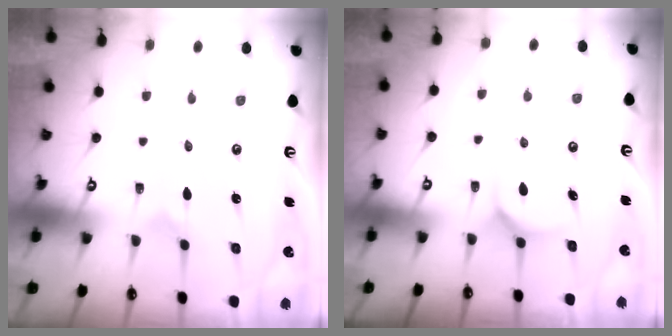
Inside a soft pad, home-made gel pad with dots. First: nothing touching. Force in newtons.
{"total": 6.1, "press": 6.1, "slide": 0.6}